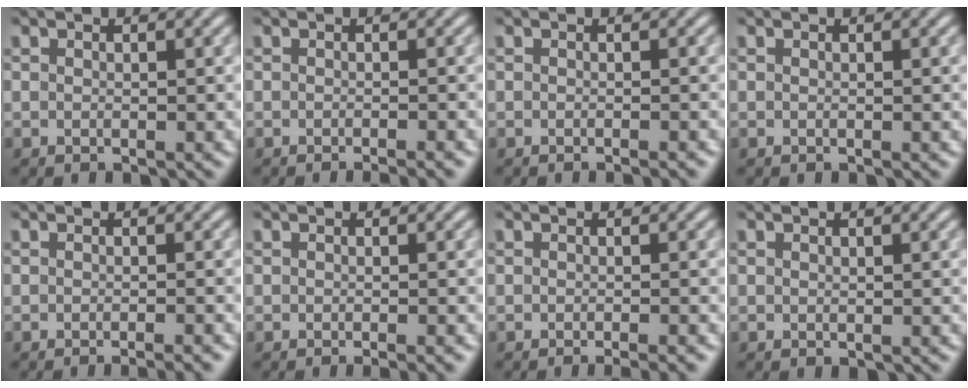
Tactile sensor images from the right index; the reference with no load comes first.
{"total": 1.8, "force": [-1.6, -0.1, 0.8], "torque": [-0.004, 0.002, -0.027]}
{"total": 0.9, "force": [-0.8, -0.3, 0.4], "torque": [-0.001, 0.003, -0.014]}
{"total": 0.0}
{"total": 1.9, "force": [-1.7, -0.2, 0.8], "torque": [-0.006, 0.001, -0.029]}
{"total": 1.5, "force": [-1.3, -0.1, 0.8], "torque": [-0.004, 0.003, -0.022]}
{"total": 2.1, "force": [-1.9, 0.0, 0.9], "torque": [-0.006, 0.001, -0.032]}
{"total": 0.0}